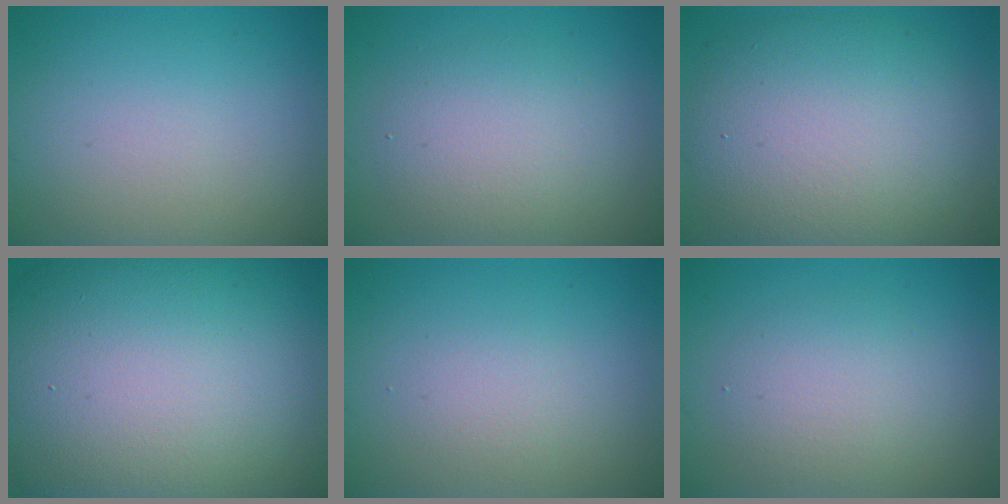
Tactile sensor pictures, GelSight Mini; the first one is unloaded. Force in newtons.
{"total": 4.0, "press": 4.0, "slide": 0.2}
{"total": 10.1, "press": 10.1, "slide": 0.6}
{"total": 21.4, "press": 21.3, "slide": 1.1}
{"total": 1.5, "press": 1.5, "slide": 0.1}
{"total": 2.9, "press": 2.9, "slide": 0.2}